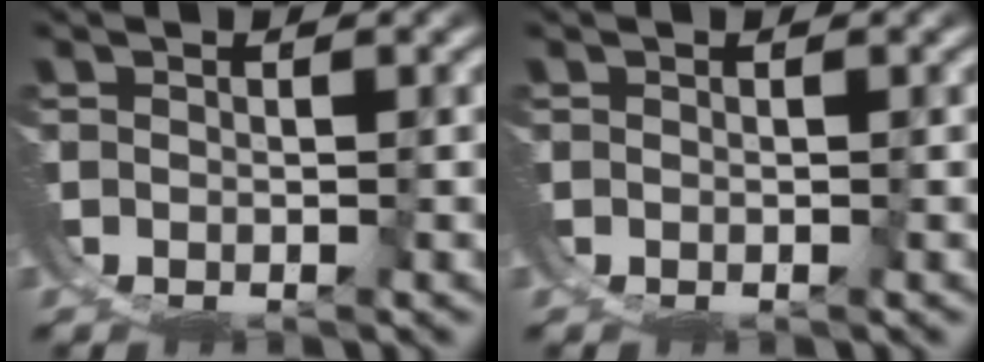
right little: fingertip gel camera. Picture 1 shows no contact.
{"total": 0.0}